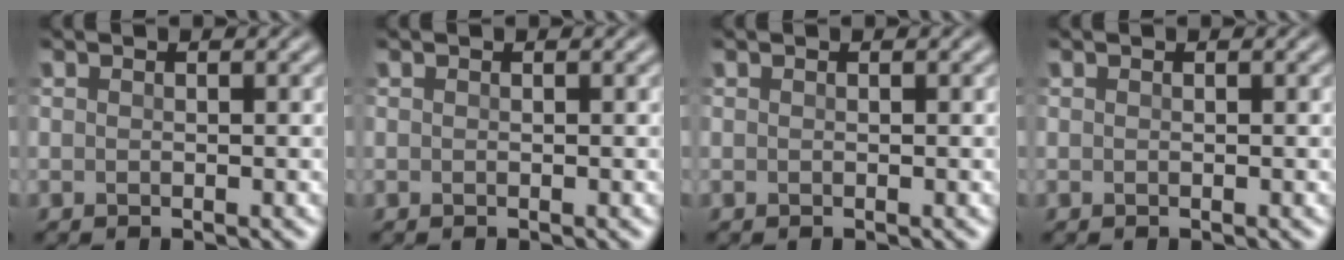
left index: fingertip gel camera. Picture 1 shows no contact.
{"total": 0.0}
{"total": 0.0}
{"total": 0.0}